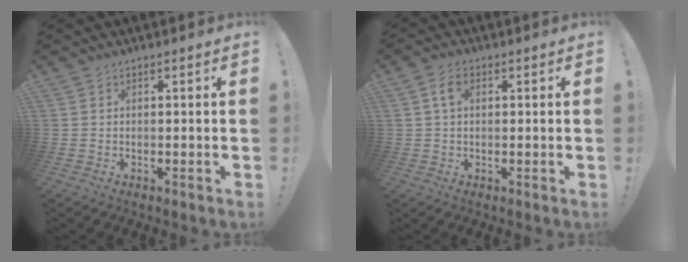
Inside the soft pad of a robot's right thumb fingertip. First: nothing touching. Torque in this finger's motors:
{"motor_torque": [0.38, 0.37, -0.08, 0.09, 0.01]}